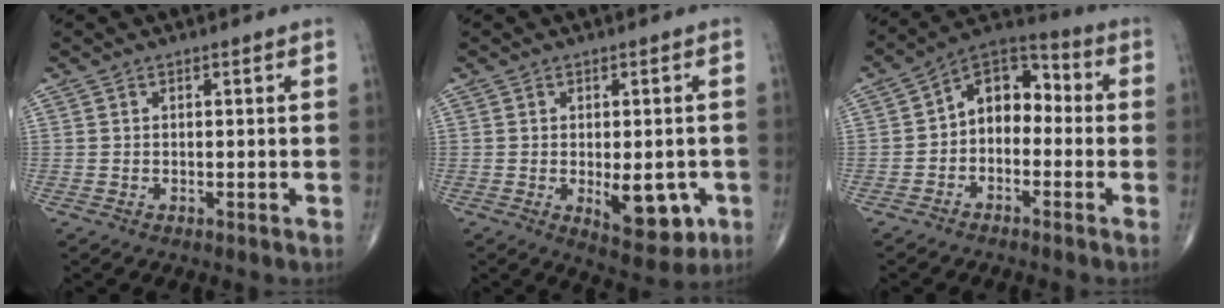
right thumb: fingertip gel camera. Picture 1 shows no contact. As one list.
[{"total": 9.1, "force": [-2.3, 4.3, 7.7], "torque": [-0.072, -0.011, -0.019]}, {"total": 9.8, "force": [-0.8, 6.9, 6.9], "torque": [-0.073, 0.044, -0.037]}]